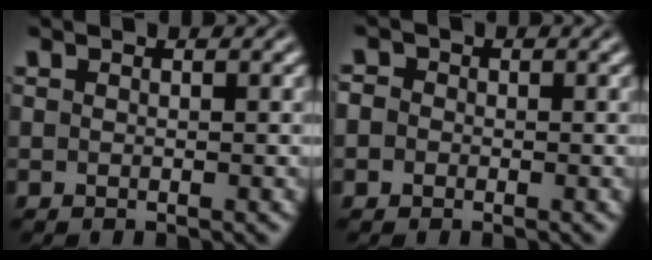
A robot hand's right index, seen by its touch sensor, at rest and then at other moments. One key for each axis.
{"total": 2.4, "fx": -0.3, "fy": 2.3, "fz": 0.7, "tx": -0.021, "ty": -0.004, "tz": -0.012}